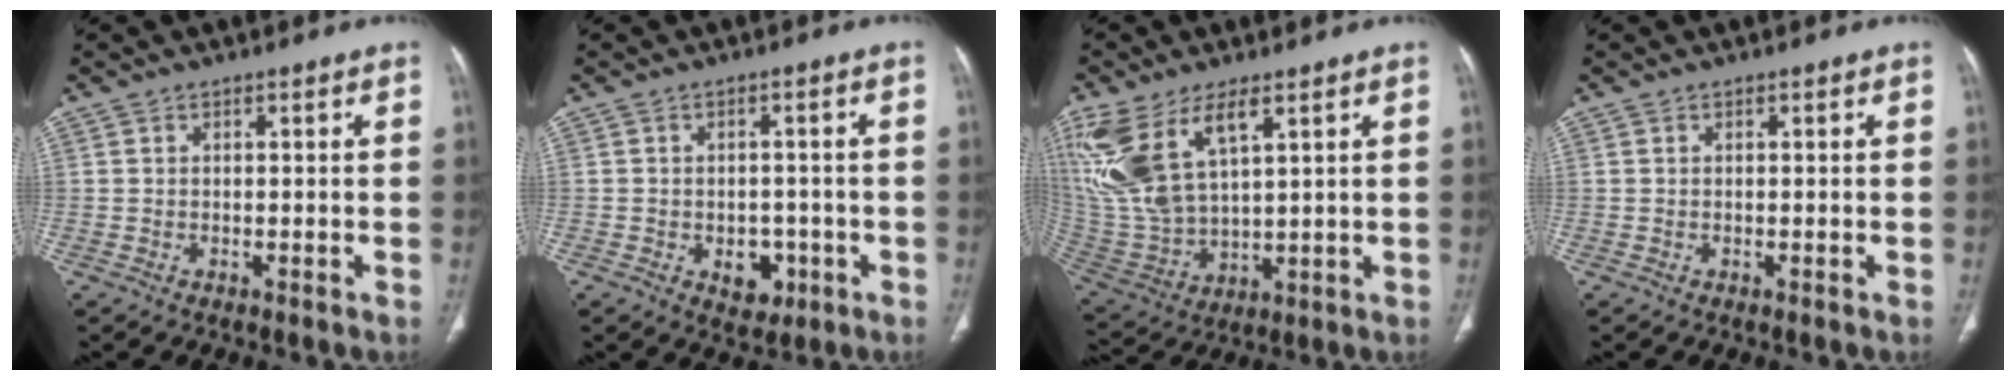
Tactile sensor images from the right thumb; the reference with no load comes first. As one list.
[{"total": 5.0, "force": [-1.8, 3.7, 2.9], "torque": [-0.013, 0.010, -0.016]}, {"total": 16.9, "force": [8.1, 7.7, 12.7], "torque": [-0.277, -0.023, 0.178]}, {"total": 0.0}]